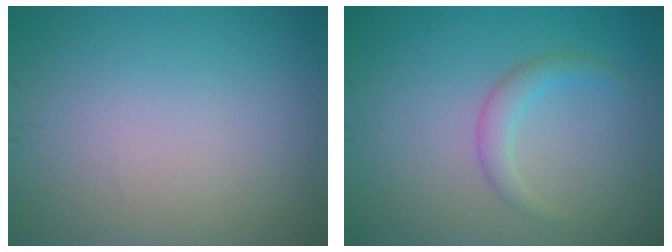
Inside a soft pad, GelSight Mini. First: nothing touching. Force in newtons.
{"total": 1.8, "press": 1.8, "slide": 0.1}